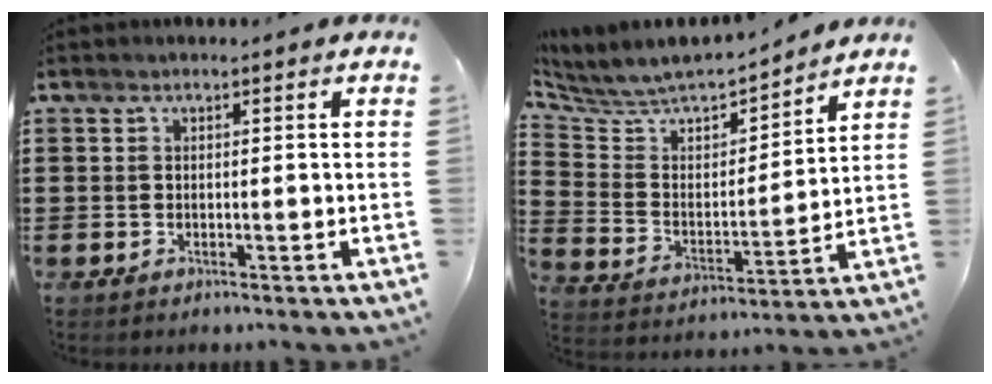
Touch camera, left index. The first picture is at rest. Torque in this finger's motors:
{"motor_torque": [0.17, 0.17, 0.16, 0.08]}